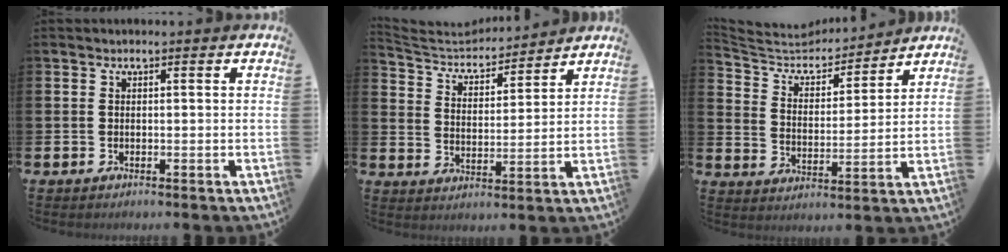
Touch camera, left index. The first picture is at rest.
{"total": 4.9, "force": [4.7, 1.2, 0.7], "torque": [-0.040, -0.038, 0.078]}
{"total": 6.8, "force": [6.4, 1.7, 1.2], "torque": [-0.061, -0.053, 0.108]}